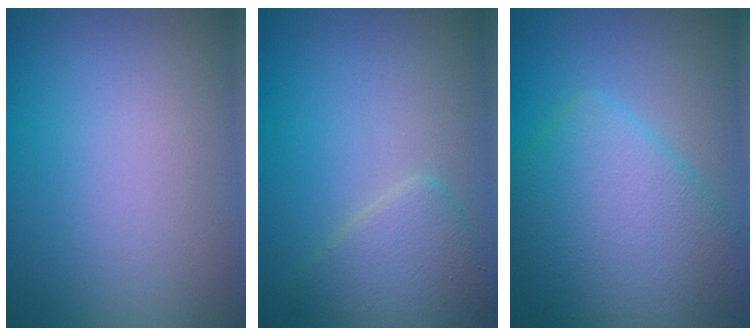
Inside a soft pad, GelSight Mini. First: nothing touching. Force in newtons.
{"total": 2.9, "press": 2.9, "slide": 0.1}
{"total": 7.0, "press": 7.0, "slide": 0.2}